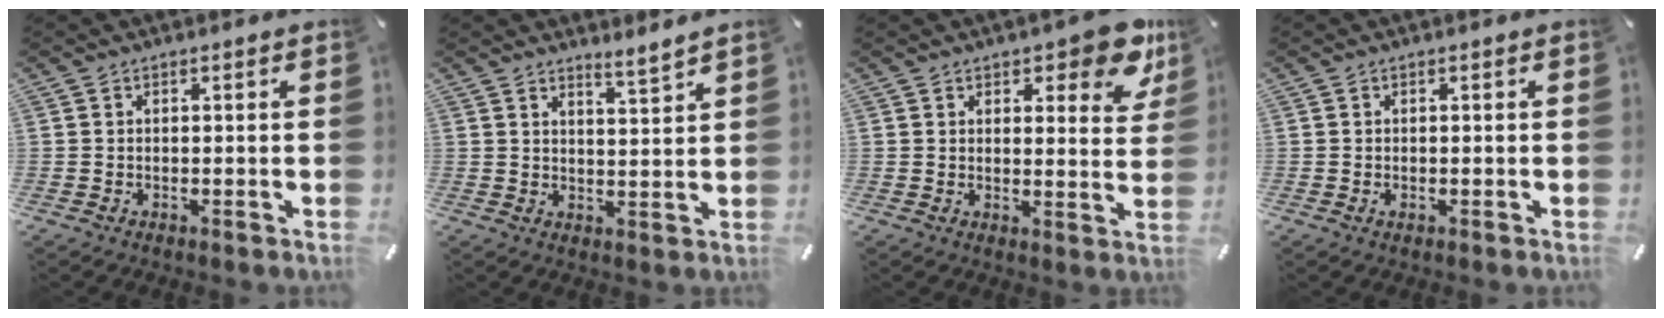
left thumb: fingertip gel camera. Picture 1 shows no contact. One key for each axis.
{"total": 3.9, "fx": 3.8, "fy": -0.2, "fz": 0.9, "tx": -0.018, "ty": -0.029, "tz": 0.068}
{"total": 9.3, "fx": 6.7, "fy": 4.2, "fz": 4.8, "tx": -0.040, "ty": -0.049, "tz": 0.114}
{"total": 0.6, "fx": -0.1, "fy": 0.4, "fz": 0.4, "tx": -0.008, "ty": -0.001, "tz": -0.003}